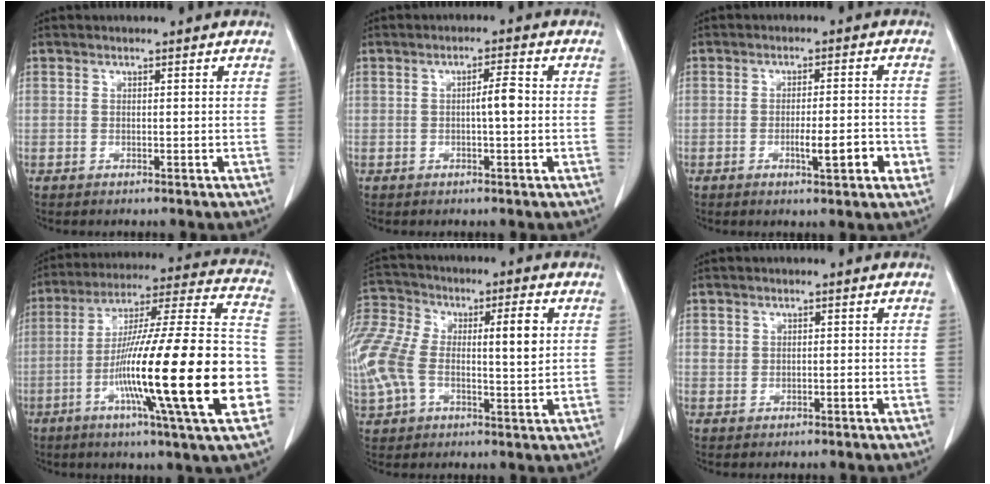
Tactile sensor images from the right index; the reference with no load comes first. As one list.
[{"total": 2.9, "force": [-0.2, 0.3, 2.9], "torque": [-0.047, 0.003, -0.005]}, {"total": 5.8, "force": [-2.0, 0.8, 5.4], "torque": [-0.078, -0.001, -0.026]}, {"total": 28.4, "force": [-7.5, 1.0, 27.4], "torque": [-0.399, -0.019, -0.136]}, {"total": 20.4, "force": [1.5, 10.2, 17.6], "torque": [-0.406, 0.038, 0.030]}, {"total": 1.5, "force": [0.1, 1.1, 1.0], "torque": [-0.022, 0.010, 0.006]}]